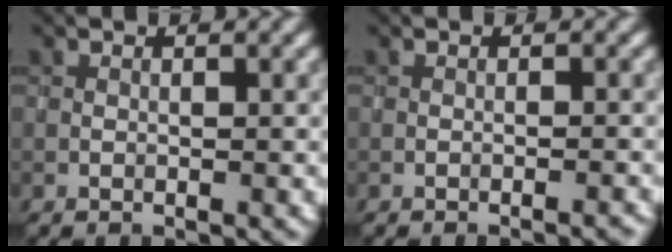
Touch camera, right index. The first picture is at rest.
{"total": 1.1, "force": [-1.1, 0.0, 0.4], "torque": [-0.006, 0.010, -0.015]}